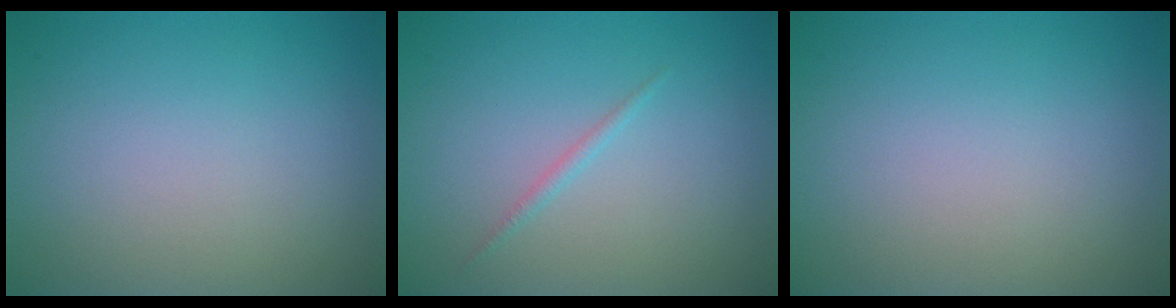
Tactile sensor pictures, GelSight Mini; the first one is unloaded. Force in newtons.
{"total": 0.7, "press": 0.7, "slide": 0.1}
{"total": 0.0}